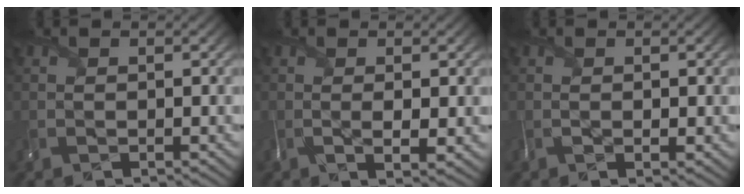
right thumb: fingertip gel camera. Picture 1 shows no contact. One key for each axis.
{"total": 2.6, "fx": -0.1, "fy": 0.6, "fz": 2.5, "tx": -0.050, "ty": -0.007, "tz": 0.000}
{"total": 1.4, "fx": -0.2, "fy": 0.7, "fz": 1.2, "tx": -0.025, "ty": -0.006, "tz": -0.004}